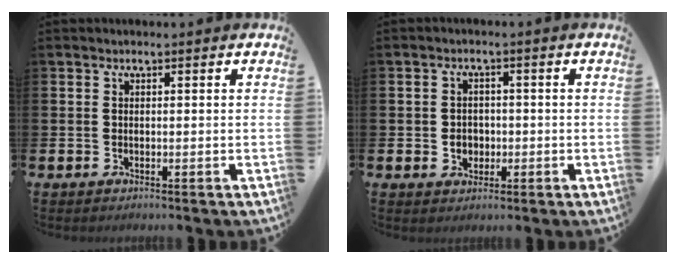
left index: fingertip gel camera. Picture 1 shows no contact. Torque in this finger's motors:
{"motor_torque": [0.15, 0.01, 0.04, 0.06]}